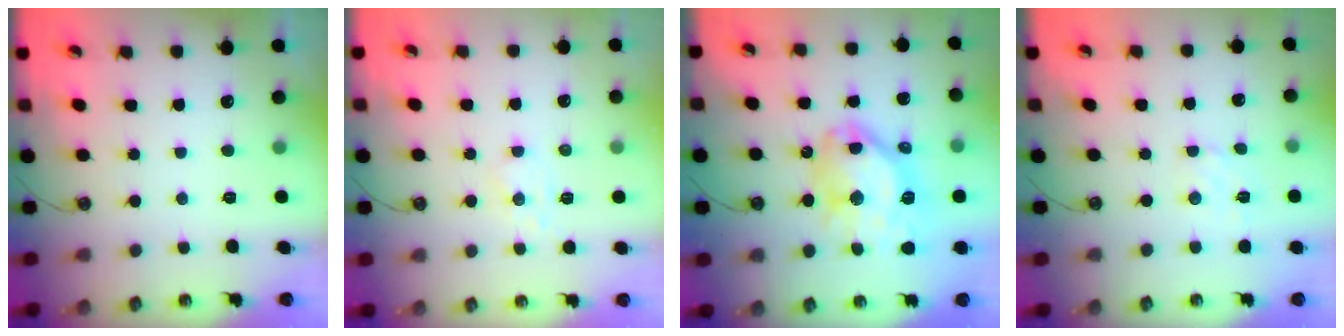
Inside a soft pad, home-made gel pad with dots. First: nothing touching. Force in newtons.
{"total": 5.4, "press": 5.2, "slide": 1.1}
{"total": 16.6, "press": 16.5, "slide": 2.0}
{"total": 3.0, "press": 3.0, "slide": 0.5}